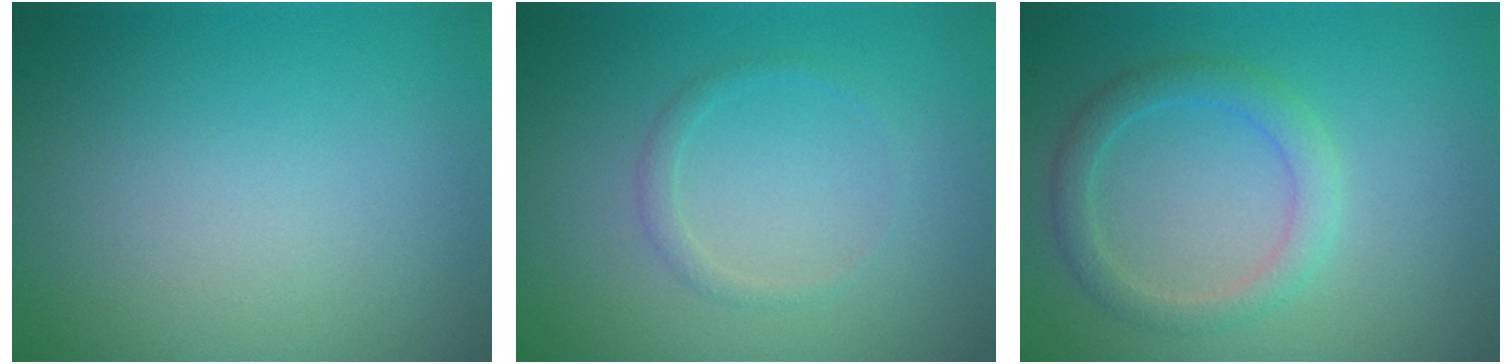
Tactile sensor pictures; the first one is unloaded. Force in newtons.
{"total": 1.0, "press": 1.0, "slide": 0.0}
{"total": 2.6, "press": 2.6, "slide": 0.4}